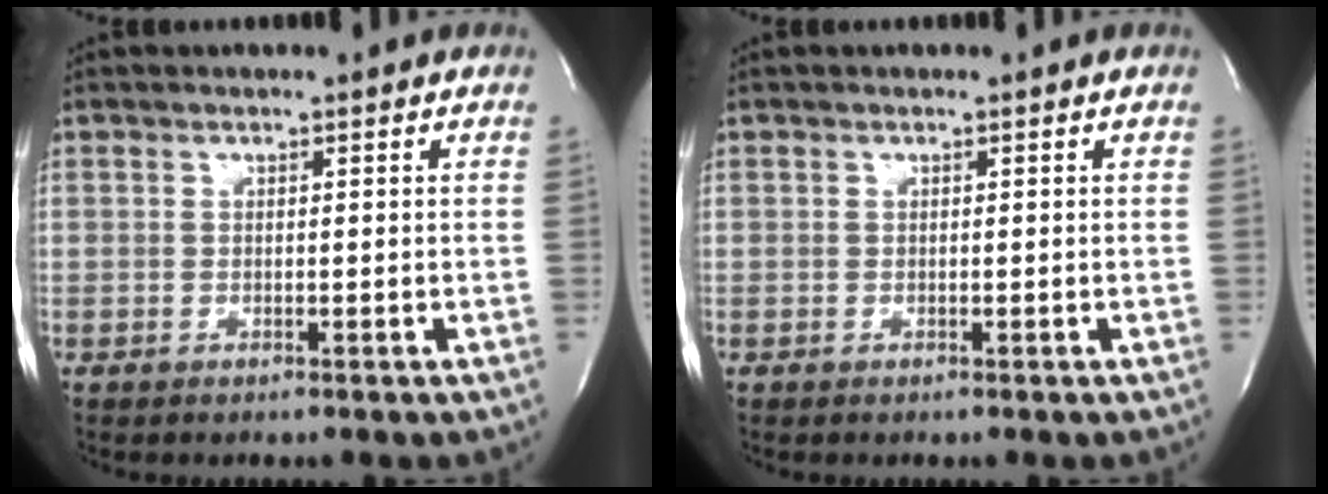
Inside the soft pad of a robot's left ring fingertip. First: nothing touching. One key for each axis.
{"total": 0.0}